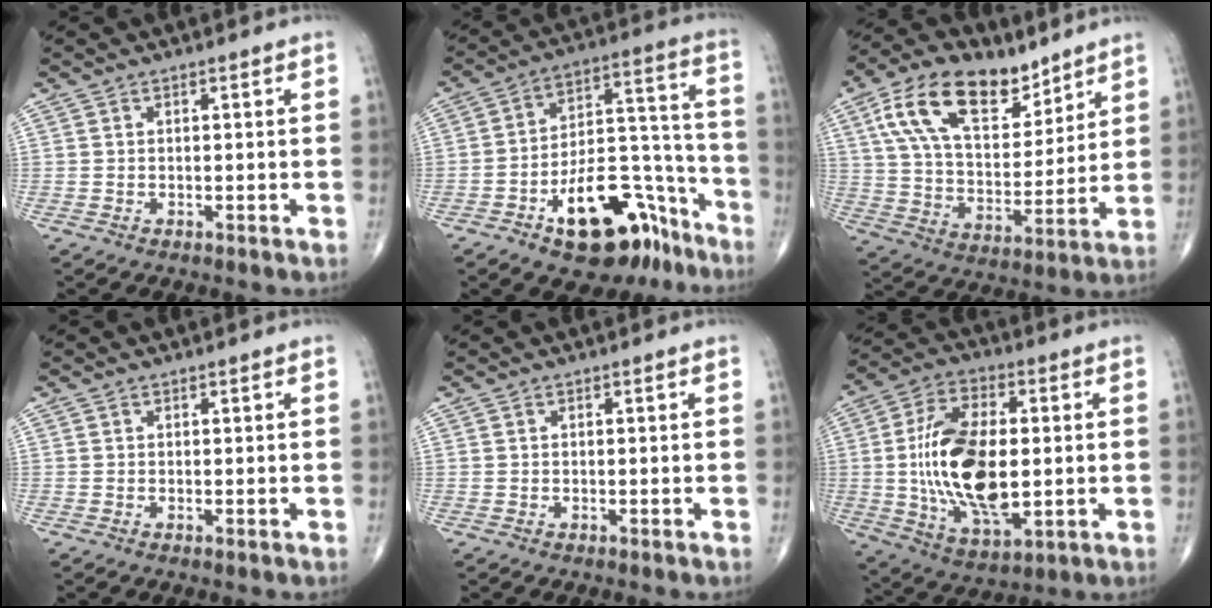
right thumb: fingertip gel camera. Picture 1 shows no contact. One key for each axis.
{"total": 20.6, "fx": -11.9, "fy": 10.2, "fz": 13.4, "tx": -0.152, "ty": 0.100, "tz": -0.179}
{"total": 19.3, "fx": 10.6, "fy": 10.4, "fz": 12.3, "tx": -0.188, "ty": -0.037, "tz": 0.192}
{"total": 0.0}
{"total": 0.0}
{"total": 20.0, "fx": -0.3, "fy": 10.2, "fz": 17.2, "tx": -0.315, "ty": -0.004, "tz": 0.003}